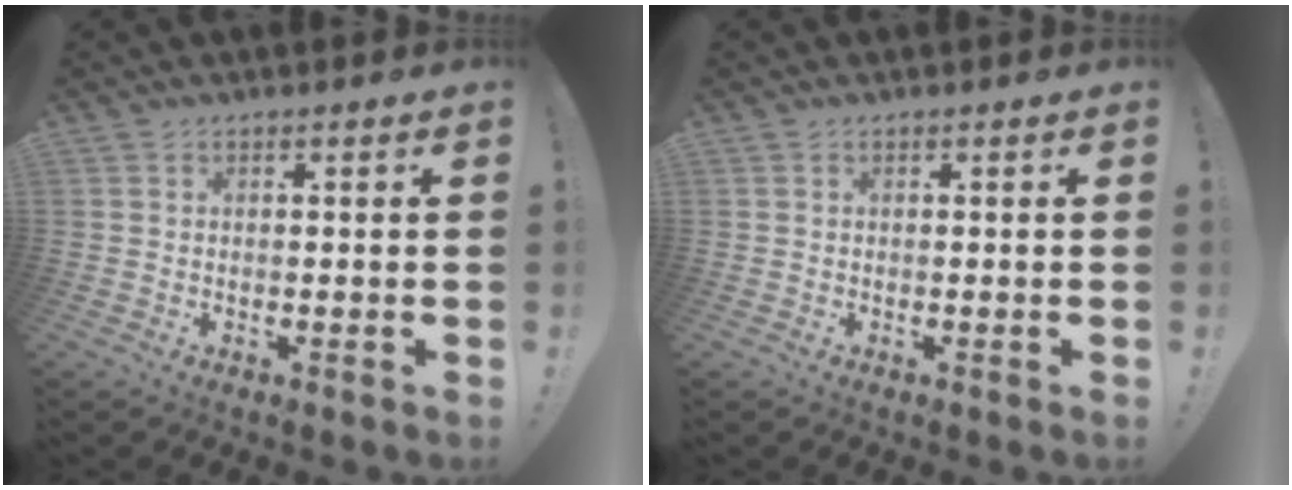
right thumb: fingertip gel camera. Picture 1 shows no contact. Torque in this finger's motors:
{"motor_torque": [0.00, 0.00, 0.00, 0.00, 0.00]}